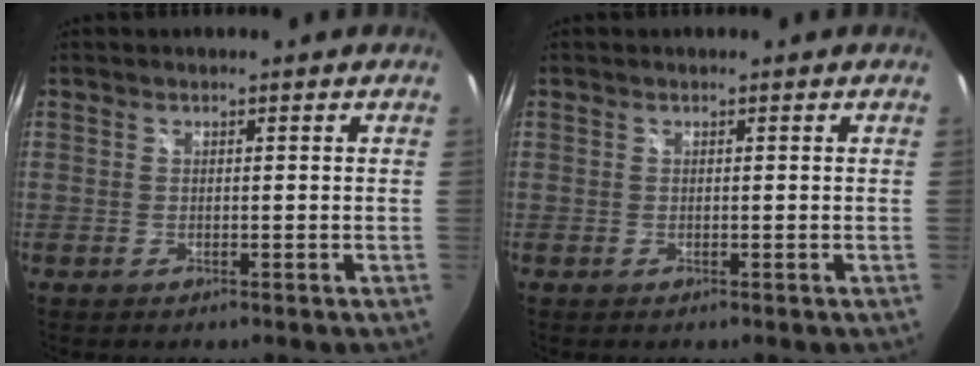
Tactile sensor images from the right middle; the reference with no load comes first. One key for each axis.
{"total": 0.0}